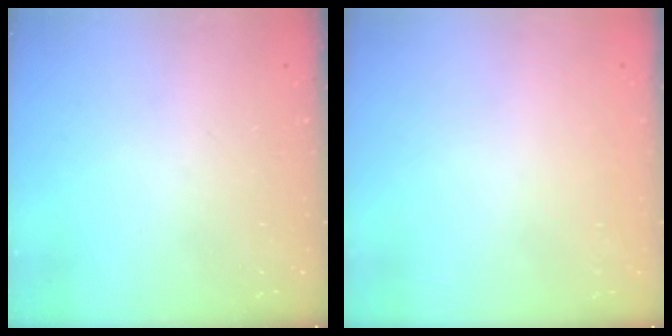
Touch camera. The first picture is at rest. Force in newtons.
{"total": 2.0, "press": 2.0, "slide": 0.1}